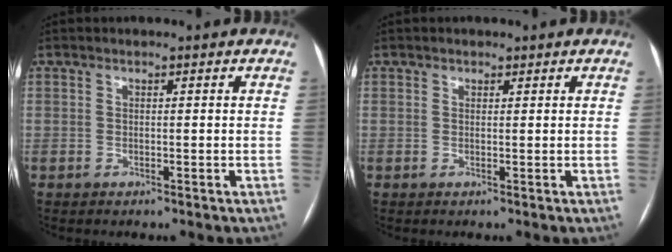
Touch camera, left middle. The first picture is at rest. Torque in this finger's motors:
{"motor_torque": [-0.05, -0.06, -0.10, -0.01]}